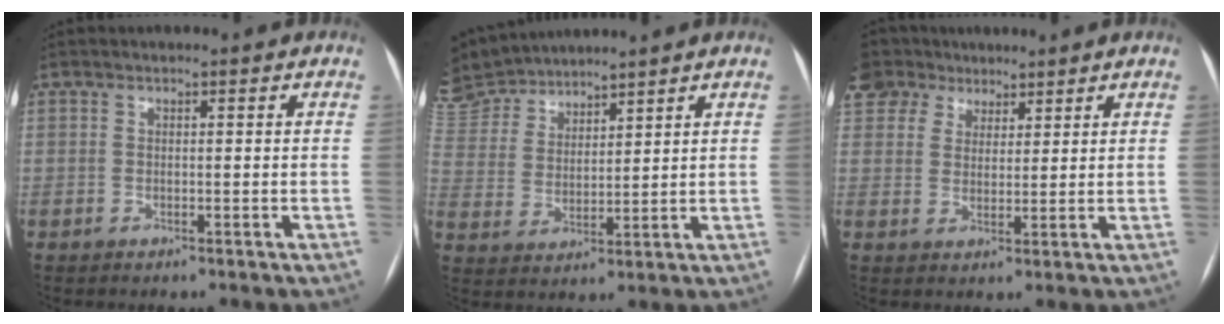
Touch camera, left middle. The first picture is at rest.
{"total": 13.4, "force": [12.2, 4.1, 3.4], "torque": [-0.102, 0.028, 0.257]}
{"total": 7.8, "force": [5.6, 5.2, 1.3], "torque": [-0.031, 0.027, 0.106]}